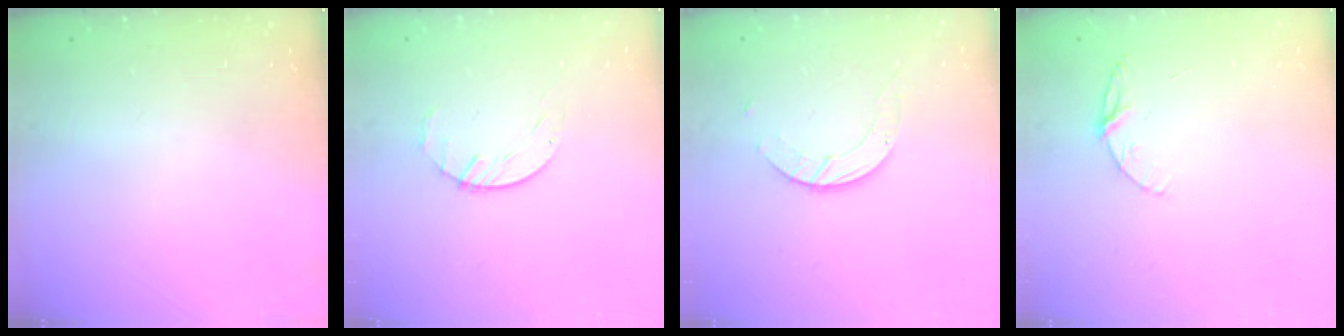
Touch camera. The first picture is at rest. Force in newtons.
{"total": 1.6, "press": 1.6, "slide": 0.3}
{"total": 3.0, "press": 3.0, "slide": 0.3}
{"total": 6.0, "press": 6.0, "slide": 0.6}